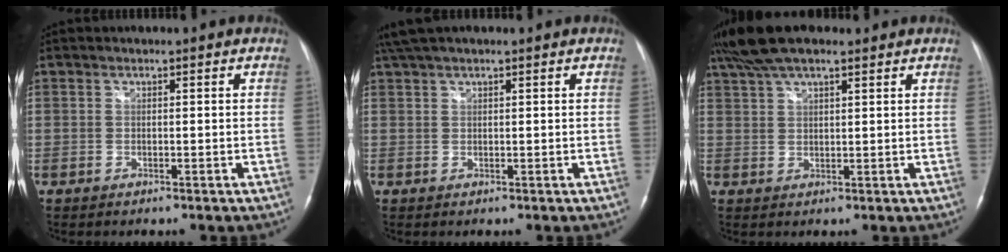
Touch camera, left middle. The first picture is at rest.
{"total": 5.1, "force": [4.0, 1.0, 3.0], "torque": [-0.059, 0.040, 0.075]}
{"total": 9.5, "force": [7.2, 2.7, 5.6], "torque": [-0.109, 0.038, 0.130]}